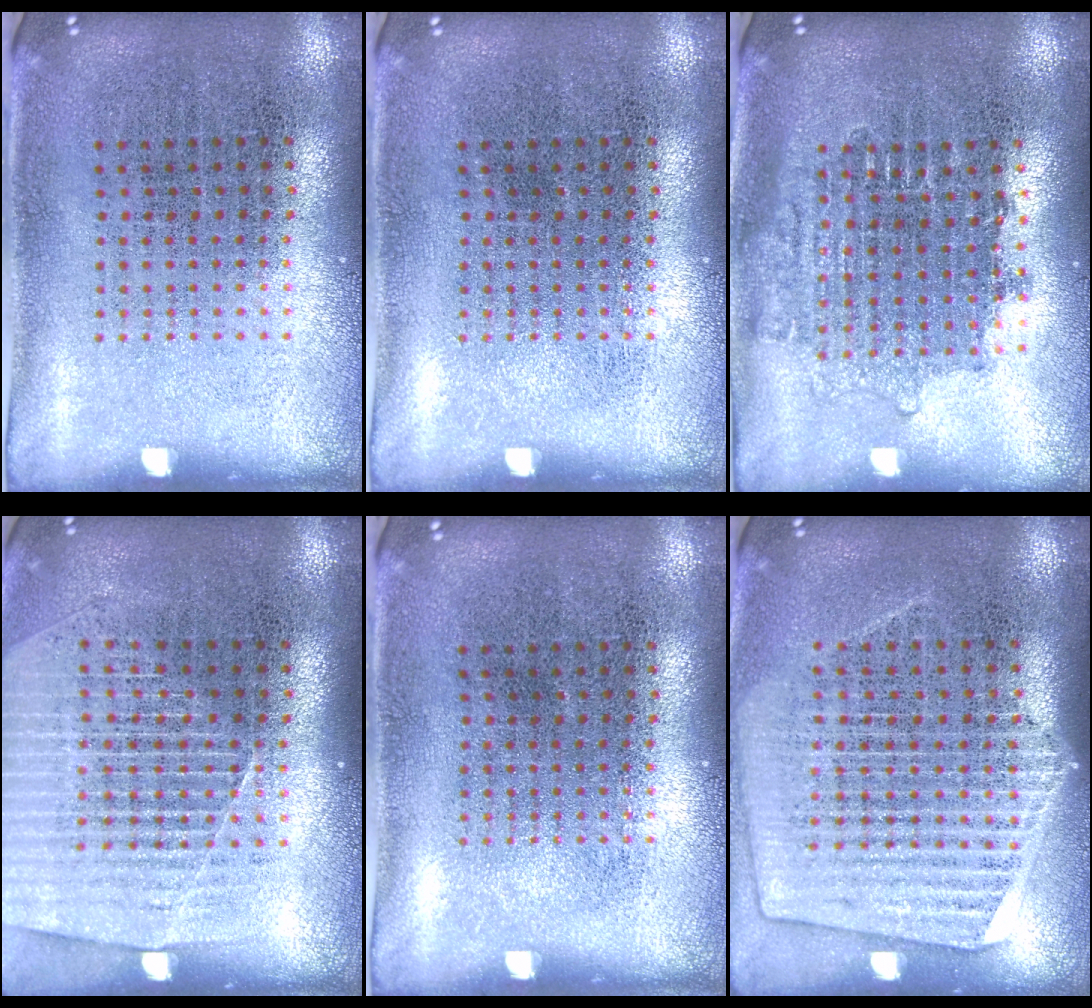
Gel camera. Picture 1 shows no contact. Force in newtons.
{"total": 0.0}
{"total": 1.6, "press": 1.3, "slide": 0.9}
{"total": 1.5, "press": 1.4, "slide": 0.5}
{"total": 0.0}
{"total": 1.6, "press": 1.4, "slide": 0.7}